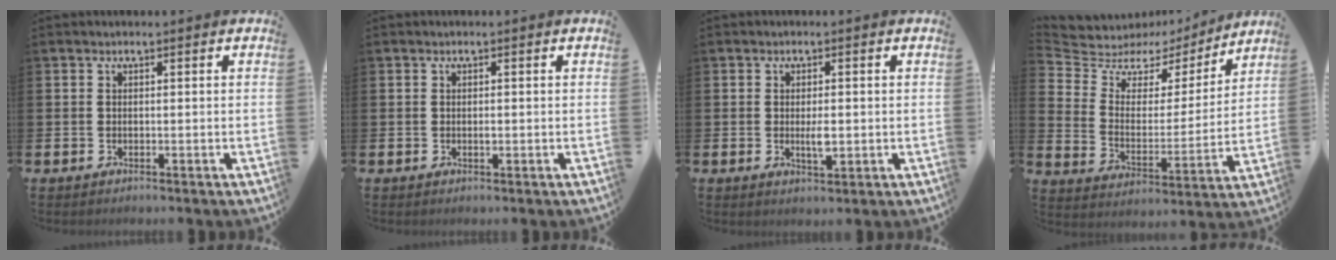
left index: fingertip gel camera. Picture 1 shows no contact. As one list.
[{"total": 0.5, "force": [0.0, 0.3, 0.5], "torque": [-0.003, -0.003, -0.002]}, {"total": 2.3, "force": [0.0, 0.9, 2.2], "torque": [-0.026, -0.006, -0.005]}, {"total": 6.7, "force": [5.5, 3.7, 1.0], "torque": [-0.062, -0.042, 0.091]}]